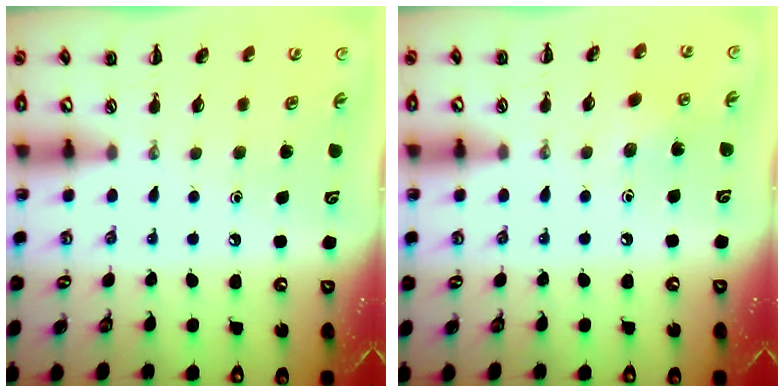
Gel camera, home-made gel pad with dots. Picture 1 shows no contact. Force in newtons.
{"total": 5.0, "press": 4.8, "slide": 1.5}